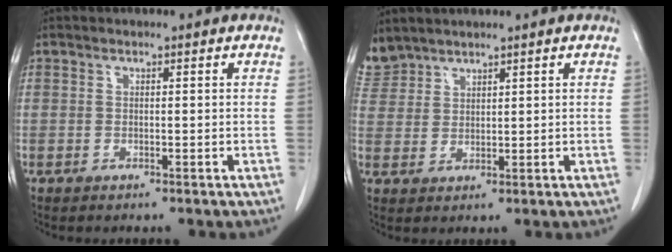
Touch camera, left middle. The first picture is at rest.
{"total": 4.2, "force": [4.0, 1.3, -0.2], "torque": [-0.005, 0.010, 0.091]}